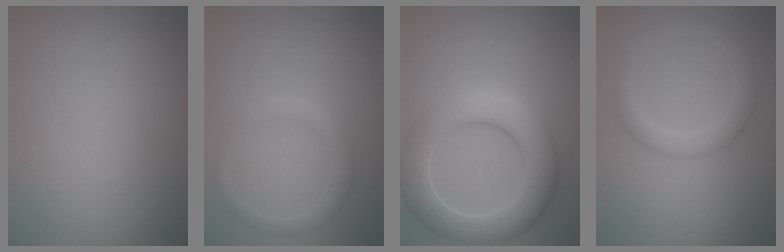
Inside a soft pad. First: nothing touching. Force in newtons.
{"total": 1.9, "press": 1.9, "slide": 0.1}
{"total": 7.8, "press": 7.8, "slide": 0.4}
{"total": 2.4, "press": 2.4, "slide": 0.1}